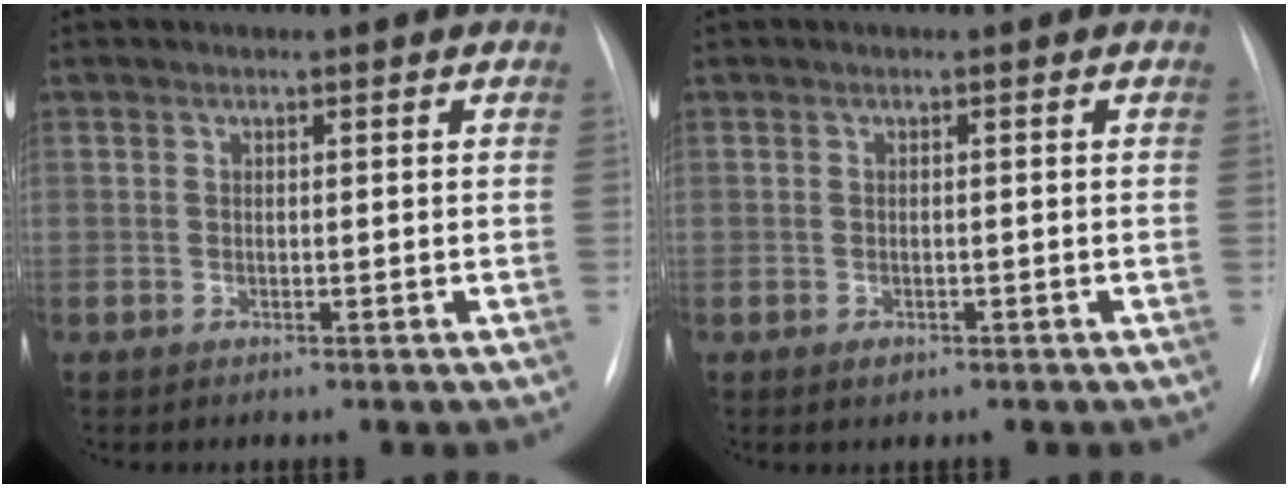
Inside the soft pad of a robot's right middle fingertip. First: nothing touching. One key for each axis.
{"total": 1.2, "fx": -0.7, "fy": 0.7, "fz": 0.6, "tx": -0.010, "ty": 0.001, "tz": -0.005}